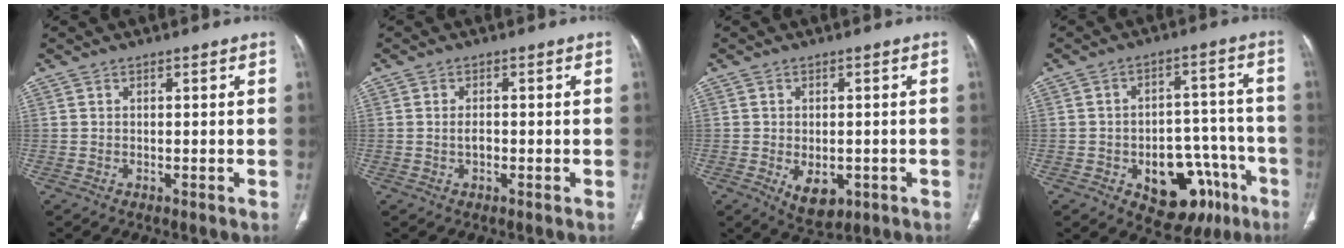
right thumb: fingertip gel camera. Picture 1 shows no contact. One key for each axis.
{"total": 1.8, "fx": -0.3, "fy": 1.0, "fz": 1.4, "tx": -0.028, "ty": 0.002, "tz": -0.006}
{"total": 6.1, "fx": -1.9, "fy": 3.8, "fz": 4.5, "tx": -0.058, "ty": -0.001, "tz": -0.014}
{"total": 16.2, "fx": -7.4, "fy": 9.8, "fz": 10.5, "tx": -0.094, "ty": 0.053, "tz": -0.090}